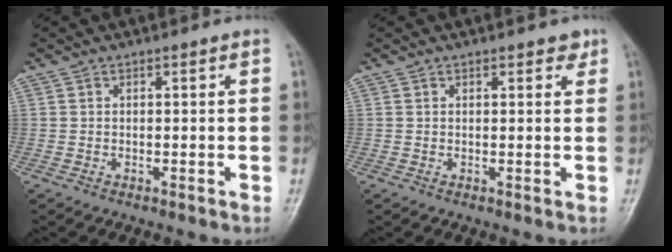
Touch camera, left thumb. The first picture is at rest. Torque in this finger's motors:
{"motor_torque": [-0.05, -0.07, 0.03, 0.05, -0.03]}